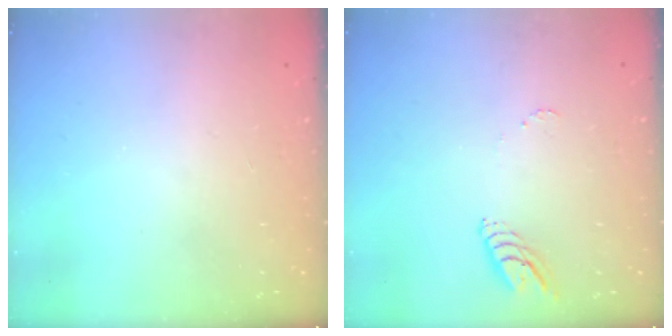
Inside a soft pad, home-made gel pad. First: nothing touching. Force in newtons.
{"total": 5.6, "press": 5.6, "slide": 0.3}